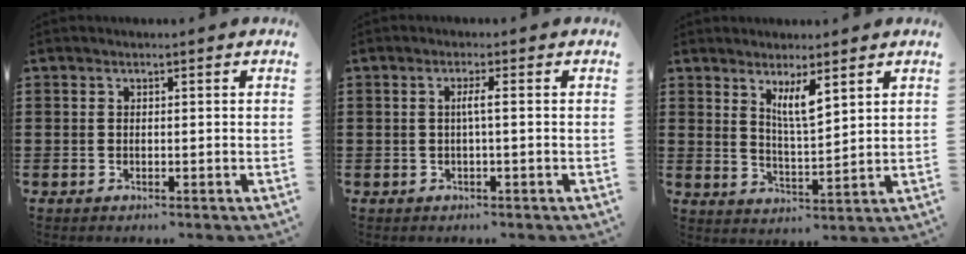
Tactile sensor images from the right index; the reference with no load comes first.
{"total": 2.0, "force": [-0.1, -0.1, 2.0], "torque": [-0.038, -0.001, -0.006]}
{"total": 5.0, "force": [3.0, 1.0, 3.9], "torque": [-0.084, 0.000, 0.051]}